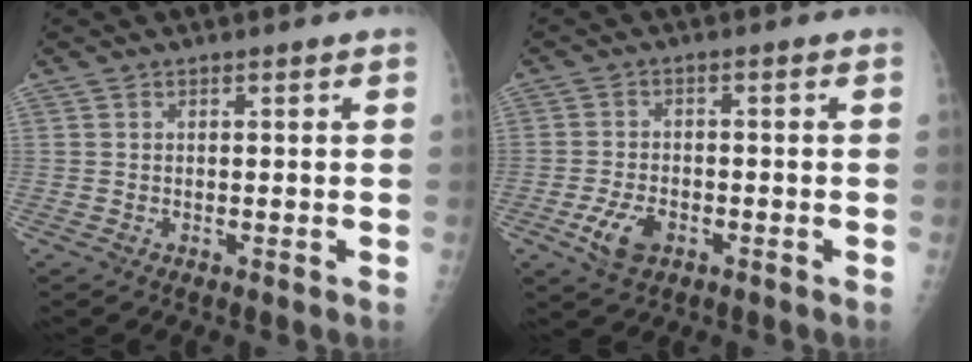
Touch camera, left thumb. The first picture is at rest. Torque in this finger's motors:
{"motor_torque": [-0.35, 0.46, 0.53, 0.34, 0.13]}